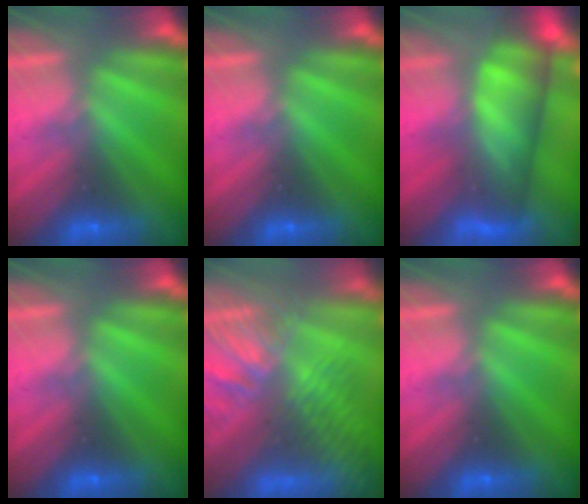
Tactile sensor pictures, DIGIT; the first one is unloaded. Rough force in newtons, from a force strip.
{"total": 0.0}
{"total": 7.8}
{"total": 0.0}
{"total": 7.4}
{"total": 0.0}